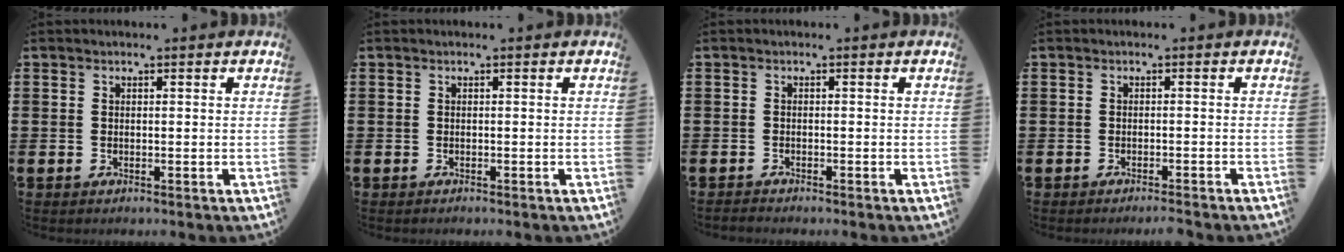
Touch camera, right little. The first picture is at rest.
{"total": 0.0}
{"total": 0.6, "force": [-0.6, 0.0, -0.1], "torque": [0.000, -0.002, -0.013]}
{"total": 1.0, "force": [-1.0, -0.2, 0.2], "torque": [-0.003, -0.001, -0.019]}